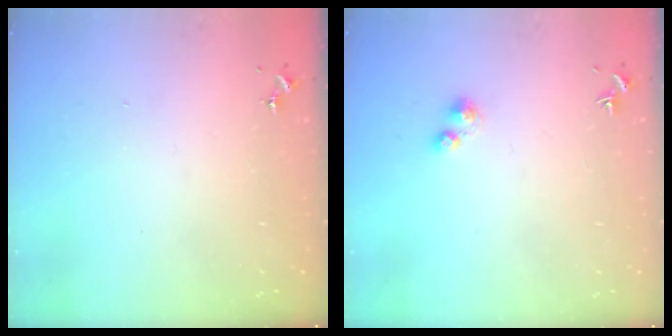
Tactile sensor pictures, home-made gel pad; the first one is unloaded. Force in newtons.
{"total": 2.4, "press": 2.3, "slide": 0.3}